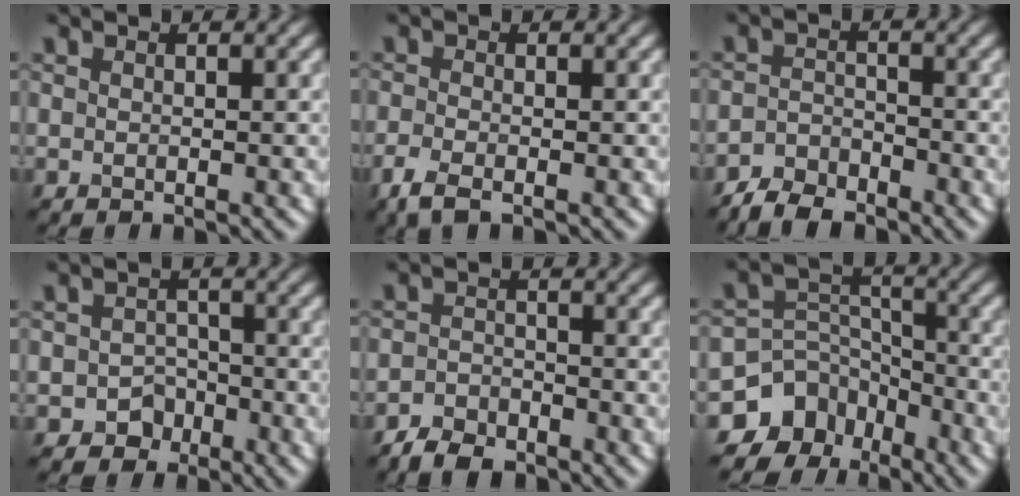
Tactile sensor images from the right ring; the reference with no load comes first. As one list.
[{"total": 2.3, "force": [-1.5, 0.6, 1.6], "torque": [-0.040, -0.010, -0.040]}, {"total": 3.6, "force": [-3.2, 1.3, 1.0], "torque": [-0.017, 0.000, -0.068]}, {"total": 2.4, "force": [-1.3, 1.9, 0.6], "torque": [0.002, 0.002, -0.021]}, {"total": 3.2, "force": [-2.7, 1.4, 1.1], "torque": [-0.019, -0.001, -0.057]}, {"total": 9.2, "force": [-6.4, 6.4, 1.7], "torque": [-0.027, 0.010, -0.115]}]